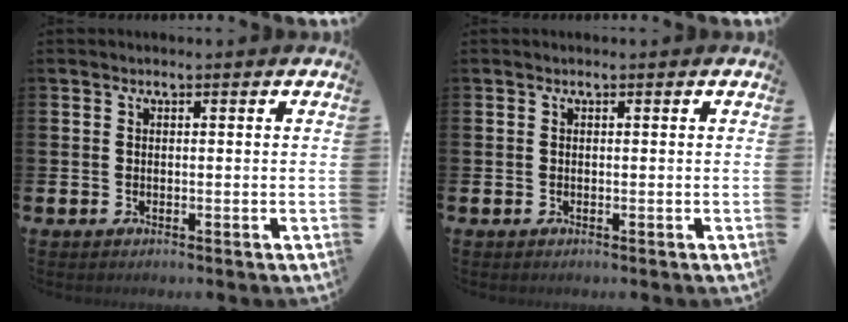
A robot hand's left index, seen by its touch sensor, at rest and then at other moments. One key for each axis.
{"total": 0.0}